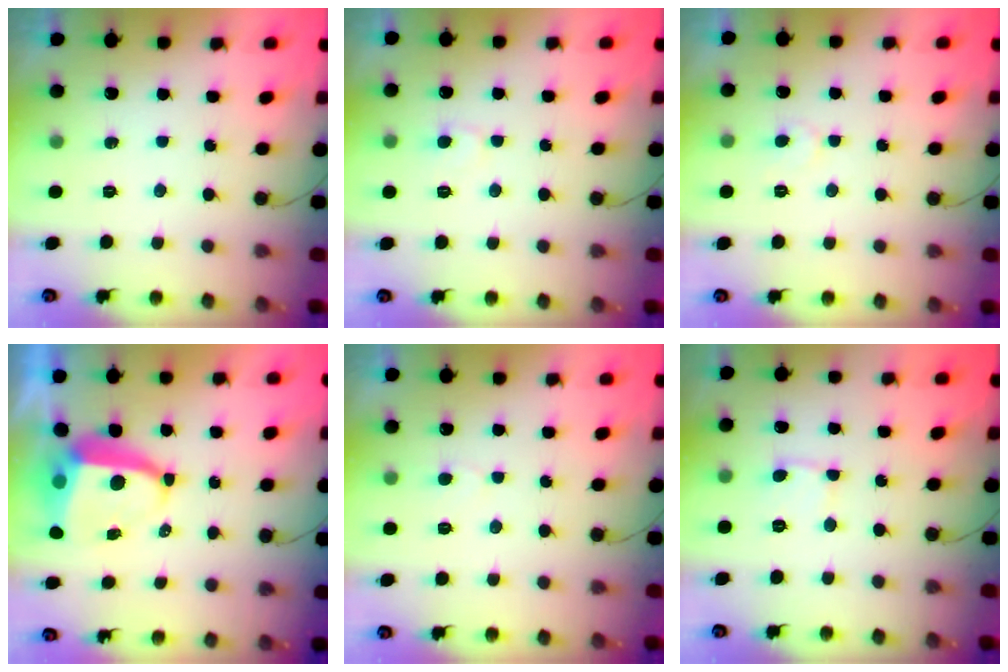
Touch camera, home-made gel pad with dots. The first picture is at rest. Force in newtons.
{"total": 5.8, "press": 5.8, "slide": 0.3}
{"total": 4.3, "press": 4.3, "slide": 0.4}
{"total": 7.3, "press": 7.2, "slide": 0.8}
{"total": 3.8, "press": 3.8, "slide": 0.3}
{"total": 2.7, "press": 2.7, "slide": 0.2}